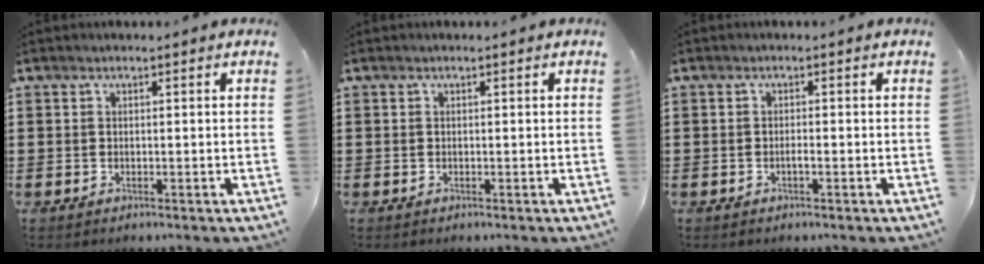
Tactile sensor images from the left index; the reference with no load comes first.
{"total": 0.0}
{"total": 0.8, "force": [-0.3, 0.1, 0.8], "torque": [-0.014, -0.004, -0.005]}